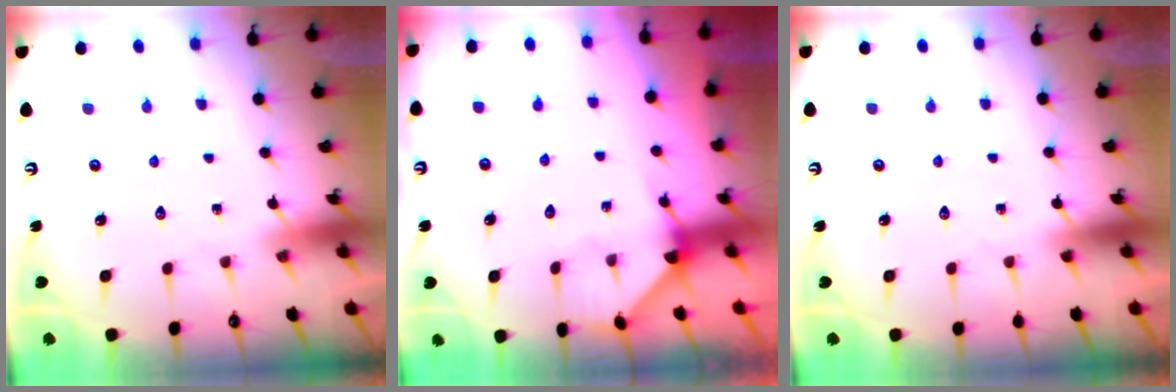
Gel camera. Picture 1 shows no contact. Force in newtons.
{"total": 2.5, "press": 2.5, "slide": 0.2}
{"total": 0.0}